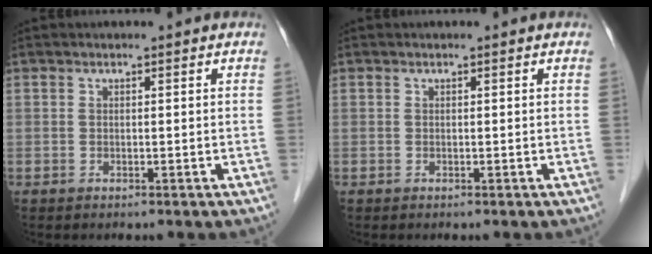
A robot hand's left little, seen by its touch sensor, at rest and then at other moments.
{"total": 0.0}